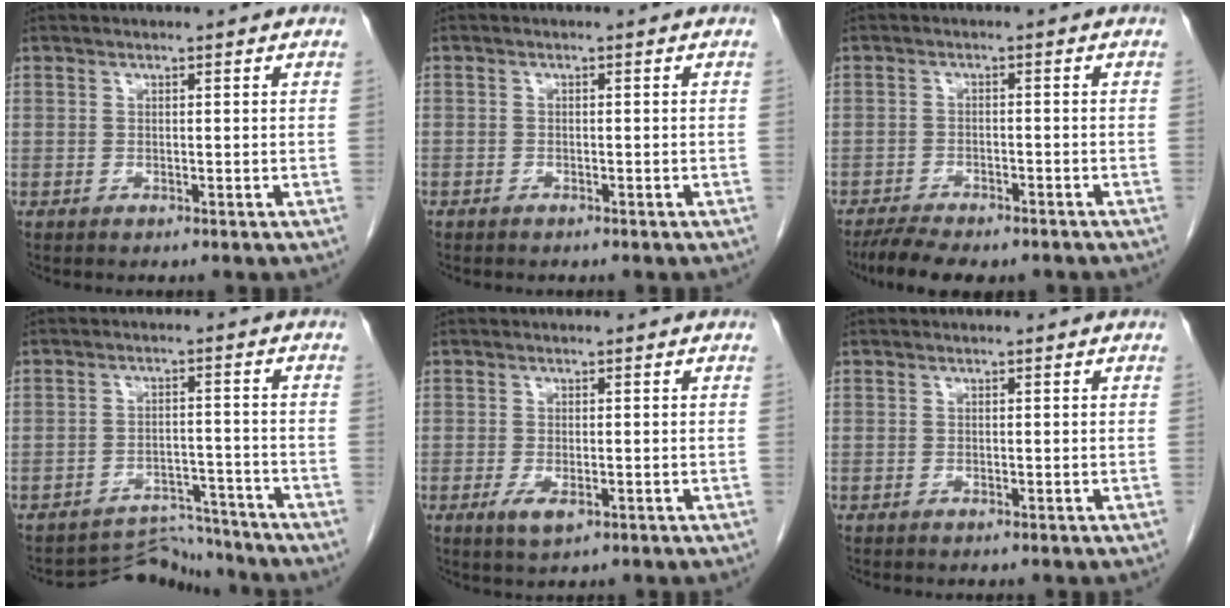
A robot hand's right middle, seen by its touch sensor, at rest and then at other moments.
{"total": 0.9, "force": [-0.6, 0.6, 0.1], "torque": [-0.009, 0.003, -0.012]}
{"total": 8.0, "force": [-6.6, 2.2, 3.9], "torque": [-0.061, -0.010, -0.101]}
{"total": 6.4, "force": [-6.1, 0.6, -1.9], "torque": [0.031, 0.017, -0.092]}
{"total": 2.6, "force": [-1.1, 0.9, 2.2], "torque": [-0.044, -0.005, -0.013]}
{"total": 0.0}